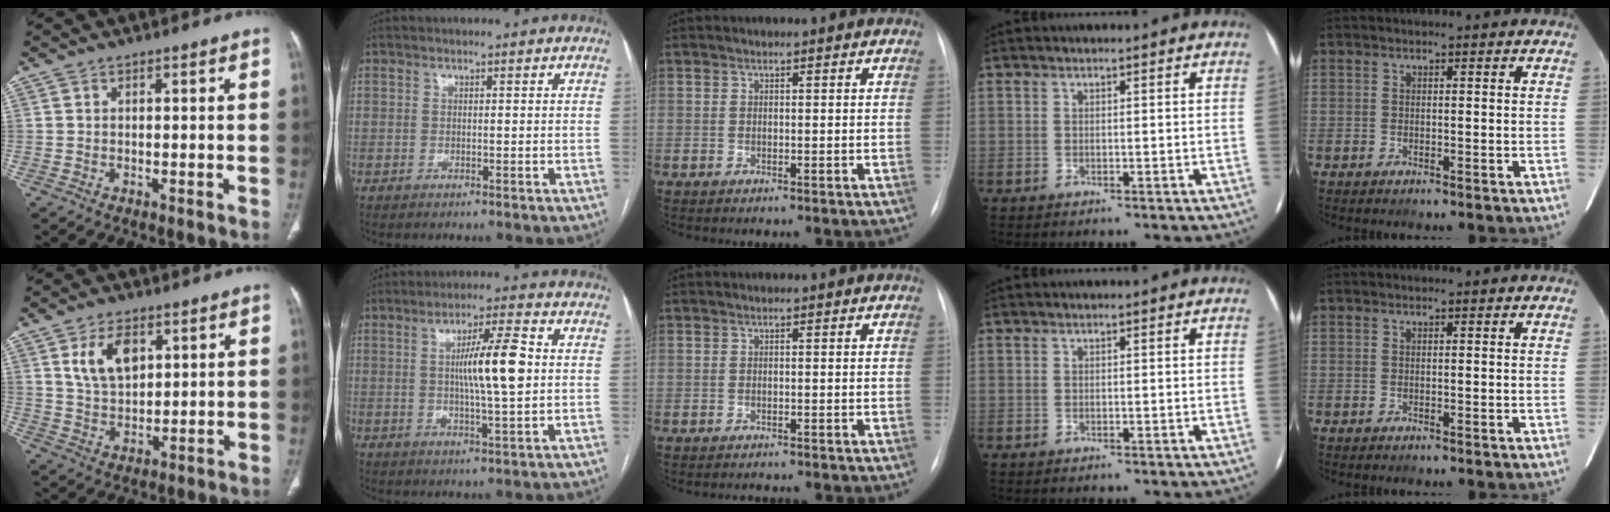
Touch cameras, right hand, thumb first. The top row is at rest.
{"thumb": {"total": 8.6, "force": [3.5, 5.1, 6.0], "torque": [-0.093, -0.015, 0.072]}, "index": {"total": 9.2, "force": [0.8, 0.6, 9.1], "torque": [-0.155, 0.004, 0.012]}, "middle": {"total": 1.3, "force": [-1.3, 0.0, 0.1], "torque": [0.000, -0.006, -0.013]}}